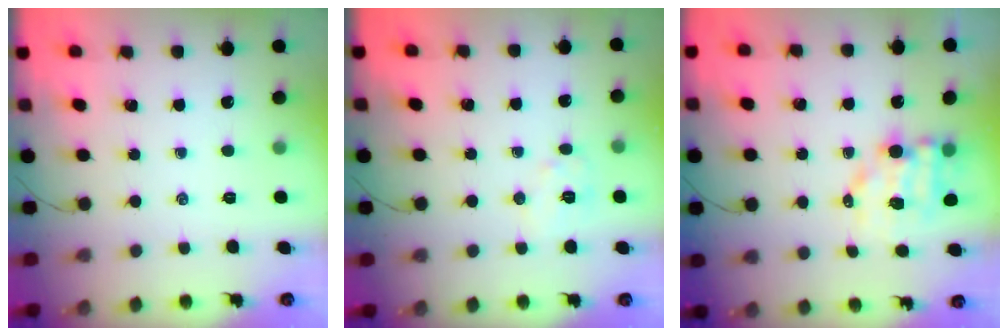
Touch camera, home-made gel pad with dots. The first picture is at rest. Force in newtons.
{"total": 5.8, "press": 5.8, "slide": 0.6}
{"total": 7.7, "press": 7.6, "slide": 1.0}